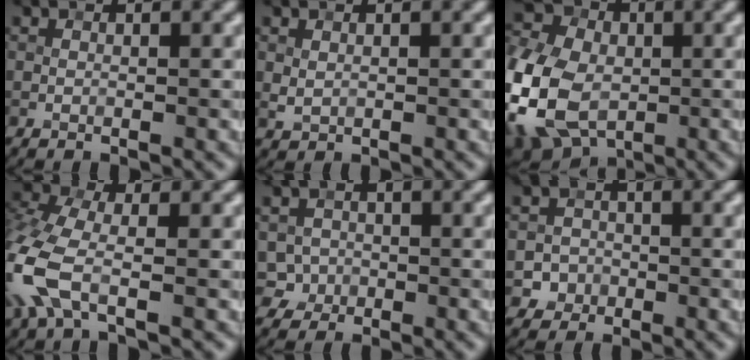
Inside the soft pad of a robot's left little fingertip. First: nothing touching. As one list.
[{"total": 0.8, "force": [0.3, 0.6, 0.4], "torque": [-0.013, 0.000, 0.012]}, {"total": 12.2, "force": [-3.7, 8.2, 8.3], "torque": [-0.199, -0.007, -0.082]}, {"total": 6.8, "force": [-2.3, 3.6, 5.3], "torque": [-0.149, 0.002, -0.062]}, {"total": 2.1, "force": [-0.1, 2.1, 0.2], "torque": [0.004, 0.000, 0.011]}, {"total": 2.1, "force": [-0.8, 2.0, 0.0], "torque": [0.023, 0.003, -0.018]}]